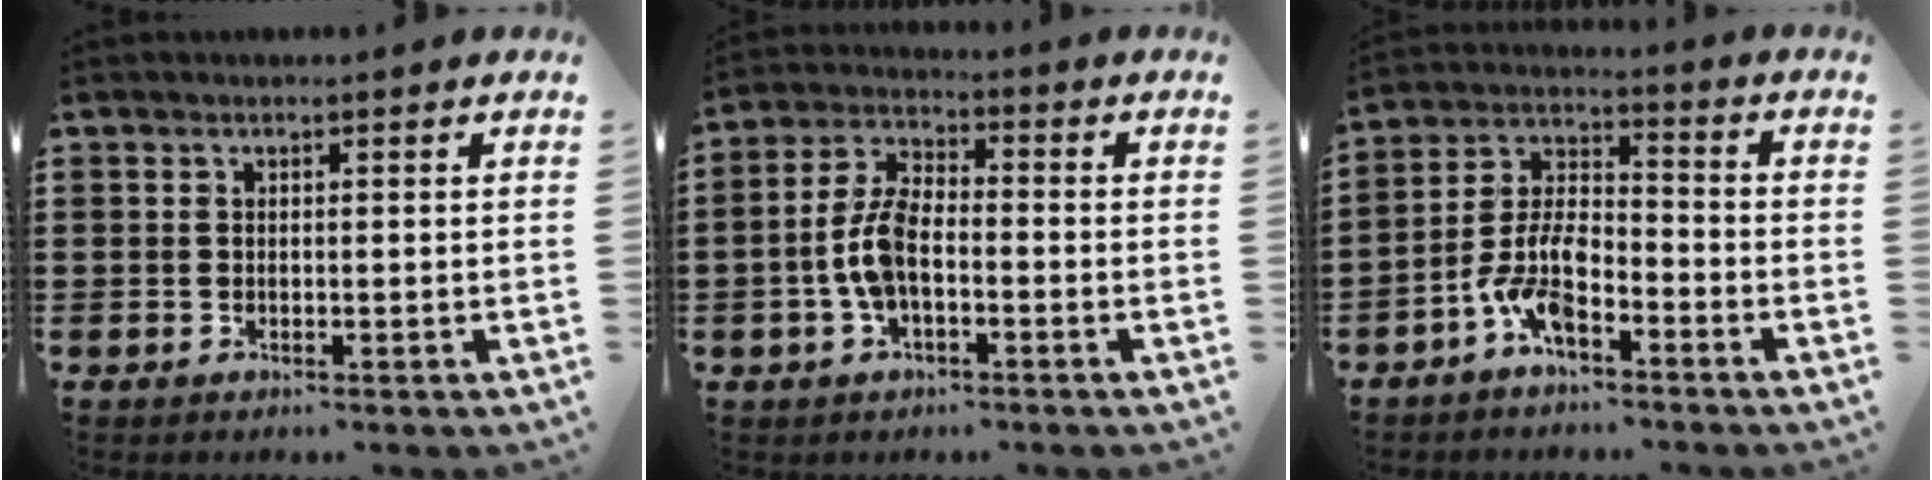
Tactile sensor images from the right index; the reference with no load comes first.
{"total": 7.2, "force": [-1.8, 3.4, 6.1], "torque": [-0.148, -0.003, -0.041]}
{"total": 7.8, "force": [-4.7, 3.1, 5.4], "torque": [-0.134, -0.002, -0.095]}